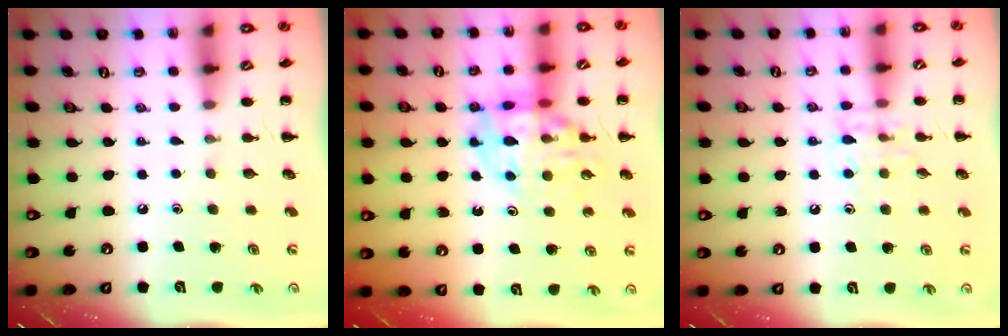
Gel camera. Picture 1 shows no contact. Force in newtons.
{"total": 14.4, "press": 14.2, "slide": 2.6}
{"total": 7.7, "press": 7.6, "slide": 1.0}